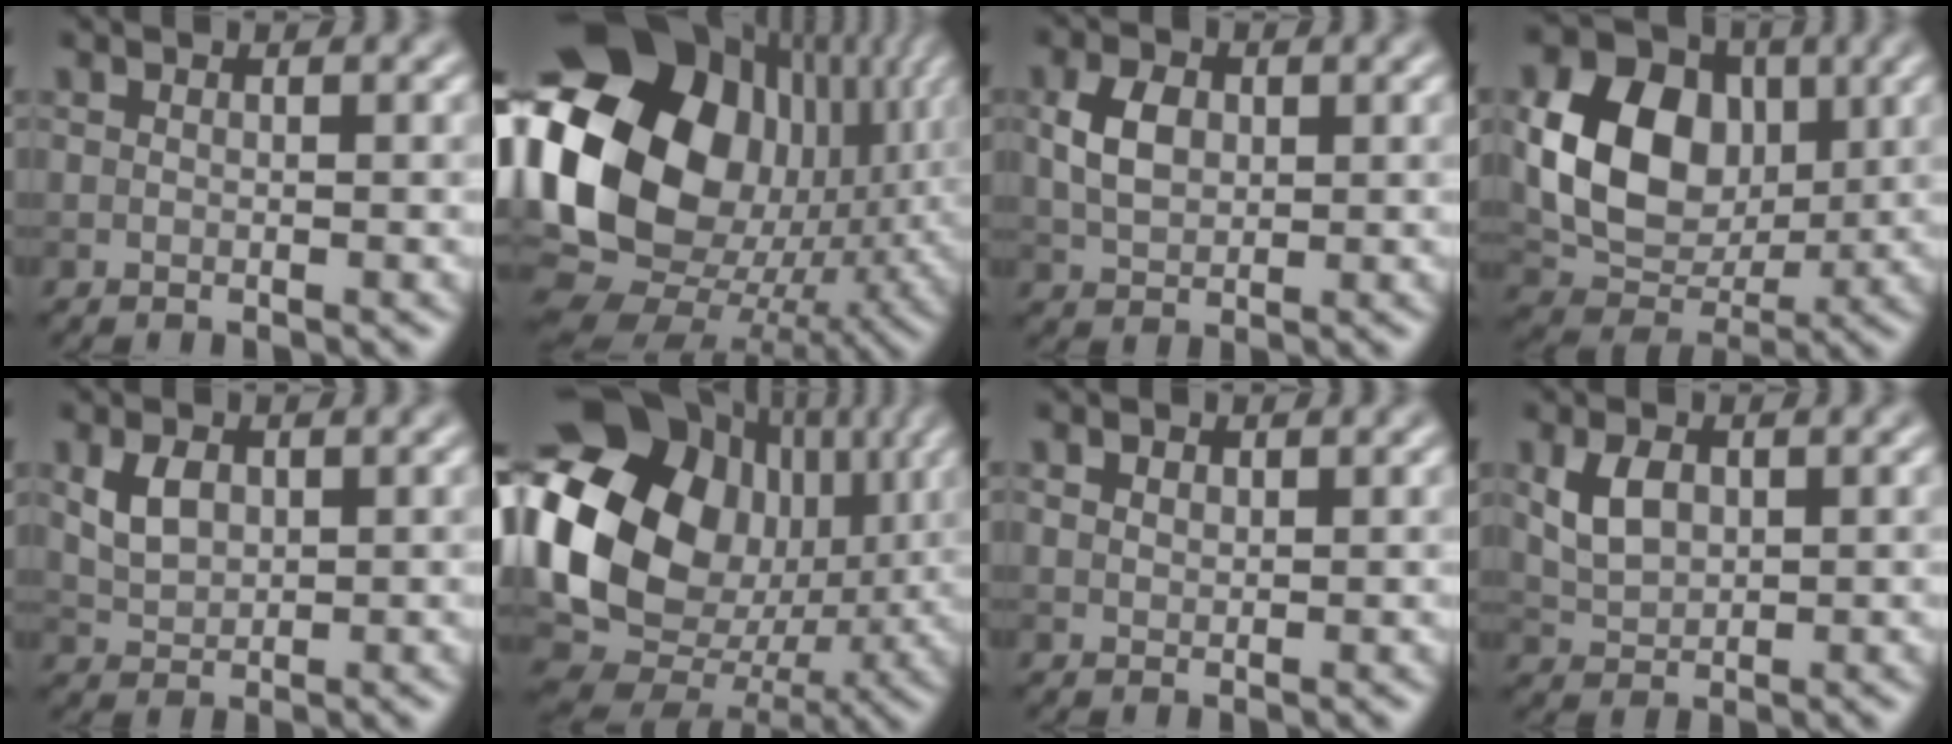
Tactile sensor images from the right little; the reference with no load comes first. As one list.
[{"total": 21.1, "force": [3.1, 16.0, 13.4], "torque": [-0.295, -0.009, 0.081]}, {"total": 3.6, "force": [0.6, 2.5, 2.5], "torque": [-0.056, 0.005, 0.010]}, {"total": 10.0, "force": [1.3, 7.6, 6.3], "torque": [-0.127, -0.003, 0.025]}, {"total": 2.8, "force": [0.8, 1.9, 1.9], "torque": [-0.042, 0.000, 0.018]}, {"total": 20.6, "force": [3.0, 16.9, 11.4], "torque": [-0.227, -0.008, 0.071]}, {"total": 1.7, "force": [1.1, 1.1, 0.7], "torque": [-0.015, 0.004, 0.011]}, {"total": 3.2, "force": [0.8, 2.2, 2.2], "torque": [-0.051, 0.002, 0.019]}]